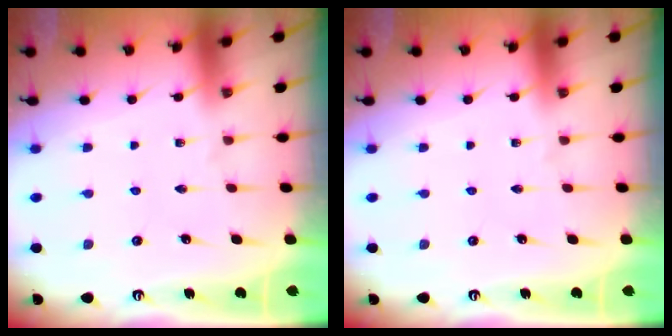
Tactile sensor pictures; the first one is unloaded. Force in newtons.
{"total": 0.0}